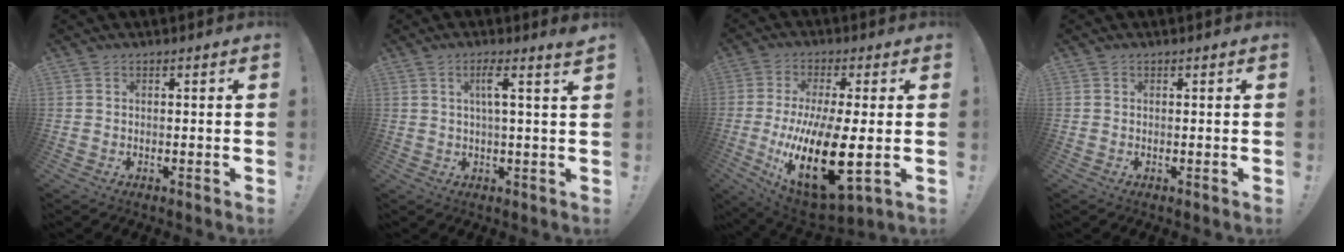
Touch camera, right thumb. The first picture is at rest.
{"total": 5.4, "force": [2.2, 0.1, 4.9], "torque": [-0.078, -0.010, 0.029]}
{"total": 21.6, "force": [-3.6, 8.2, 19.7], "torque": [-0.376, -0.007, -0.048]}
{"total": 0.0}